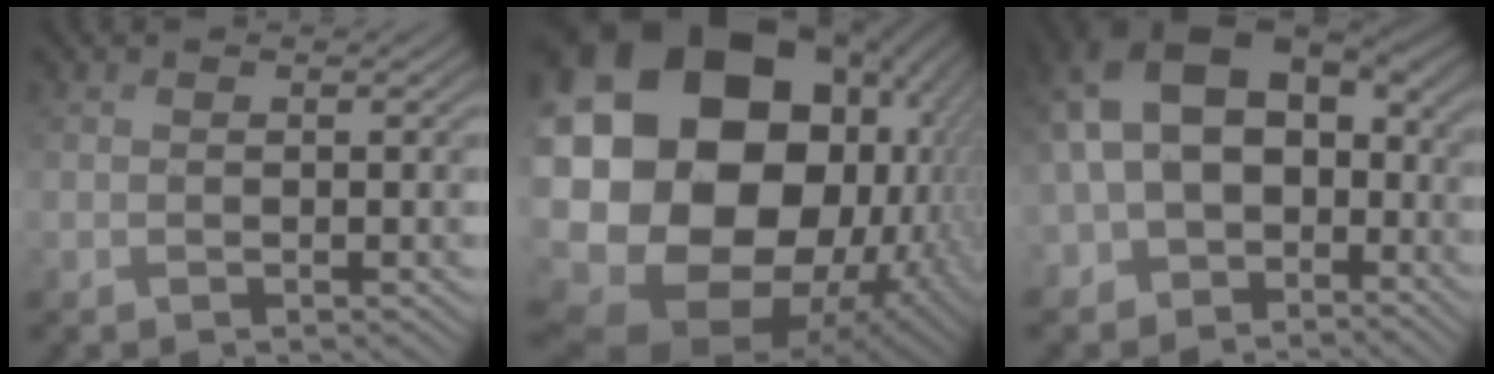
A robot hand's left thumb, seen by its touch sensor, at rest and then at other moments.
{"total": 25.1, "force": [0.5, 20.5, 14.5], "torque": [-0.331, -0.032, -0.004]}
{"total": 14.6, "force": [-1.8, 10.4, 10.0], "torque": [-0.213, -0.028, -0.016]}